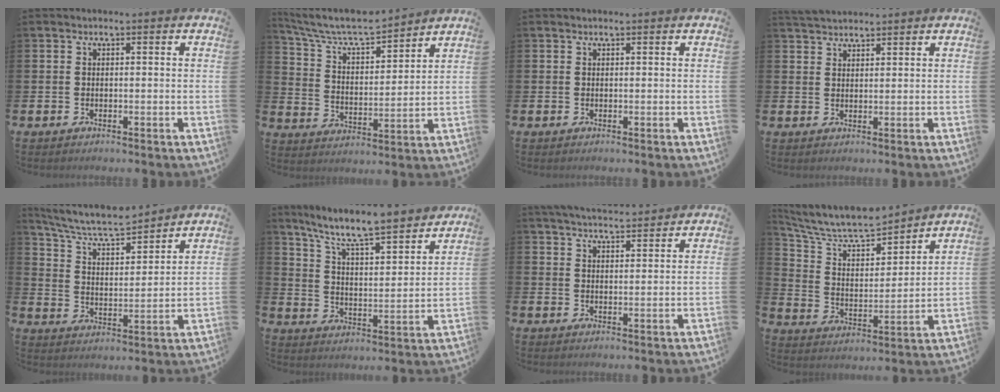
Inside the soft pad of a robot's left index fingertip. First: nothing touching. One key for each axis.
{"total": 7.7, "fx": 7.2, "fy": 1.4, "fz": 2.4, "tx": -0.084, "ty": -0.049, "tz": 0.123}
{"total": 0.0}
{"total": 2.9, "fx": 2.9, "fy": 0.5, "fz": 0.2, "tx": -0.007, "ty": -0.011, "tz": 0.053}
{"total": 7.4, "fx": 6.8, "fy": 1.5, "fz": 2.5, "tx": -0.083, "ty": -0.043, "tz": 0.118}
{"total": 8.9, "fx": 8.1, "fy": 0.9, "fz": 3.5, "tx": -0.100, "ty": -0.062, "tz": 0.136}
{"total": 4.5, "fx": 4.5, "fy": 0.2, "fz": 0.5, "tx": -0.017, "ty": -0.025, "tz": 0.080}
{"total": 9.0, "fx": 8.3, "fy": 2.3, "fz": 2.8, "tx": -0.092, "ty": -0.063, "tz": 0.142}